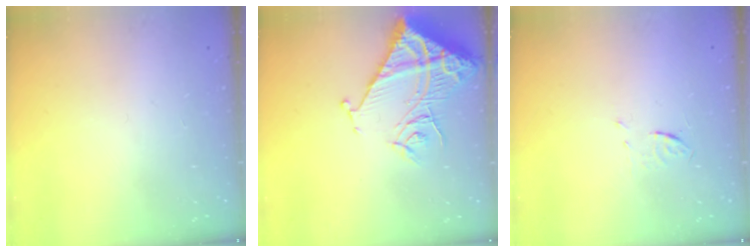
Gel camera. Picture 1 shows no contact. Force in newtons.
{"total": 14.6, "press": 14.5, "slide": 1.6}
{"total": 3.6, "press": 3.4, "slide": 1.4}